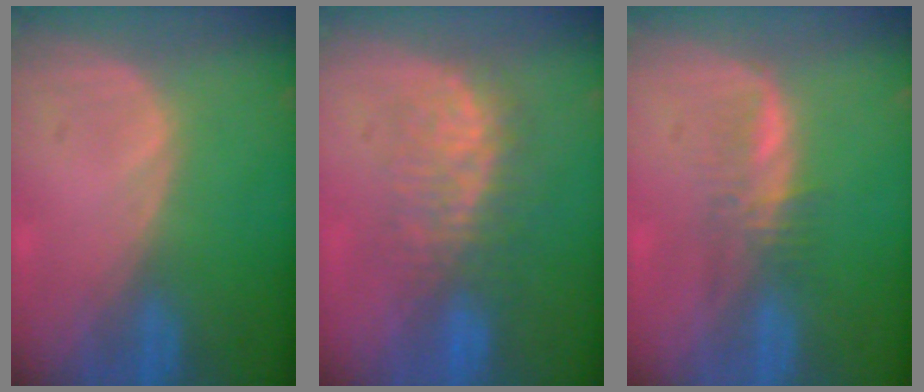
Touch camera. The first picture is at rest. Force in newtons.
{"total": 7.5, "press": 7.3, "slide": 1.7}
{"total": 3.1, "press": 3.1, "slide": 0.5}